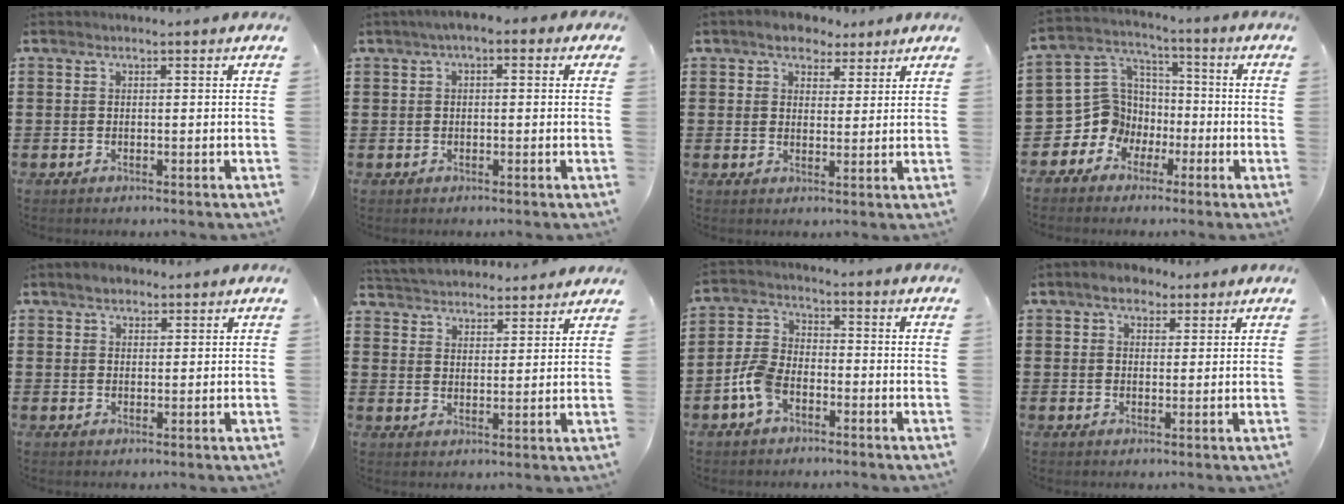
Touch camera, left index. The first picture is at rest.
{"total": 2.3, "force": [-0.4, 1.1, 2.0], "torque": [-0.045, 0.004, -0.012]}
{"total": 4.2, "force": [3.4, 2.4, 0.9], "torque": [-0.026, 0.006, 0.061]}
{"total": 8.7, "force": [-2.4, 8.2, 1.6], "torque": [-0.088, -0.001, -0.047]}
{"total": 2.3, "force": [1.9, 1.2, 0.5], "torque": [-0.007, 0.004, 0.034]}
{"total": 4.2, "force": [4.1, 0.7, -0.2], "torque": [-0.015, -0.018, 0.075]}
{"total": 6.0, "force": [-2.9, 3.4, 4.0], "torque": [-0.103, 0.006, -0.062]}
{"total": 3.7, "force": [2.7, 2.1, 1.4], "torque": [-0.031, 0.011, 0.049]}